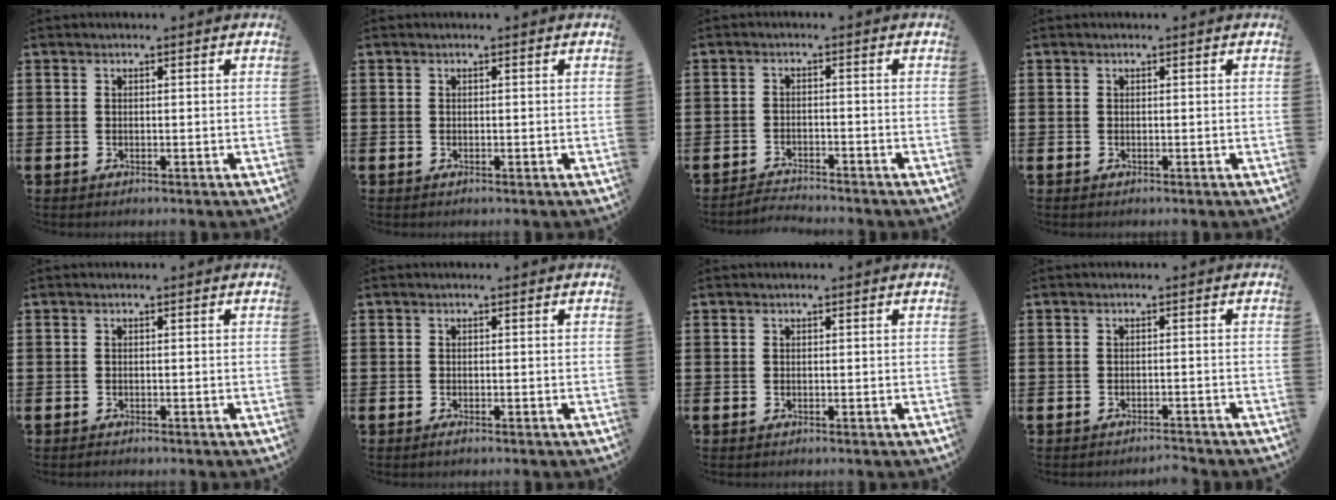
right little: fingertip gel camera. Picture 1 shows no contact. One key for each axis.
{"total": 0.0}
{"total": 2.1, "fx": -2.1, "fy": -0.1, "fz": -0.2, "tx": -0.003, "ty": 0.003, "tz": -0.047}
{"total": 0.0}
{"total": 0.0}
{"total": 0.5, "fx": -0.3, "fy": 0.1, "fz": 0.4, "tx": 0.000, "ty": -0.006, "tz": -0.007}
{"total": 0.0}
{"total": 1.3, "fx": -1.3, "fy": -0.1, "fz": 0.1, "tx": -0.004, "ty": 0.003, "tz": -0.026}